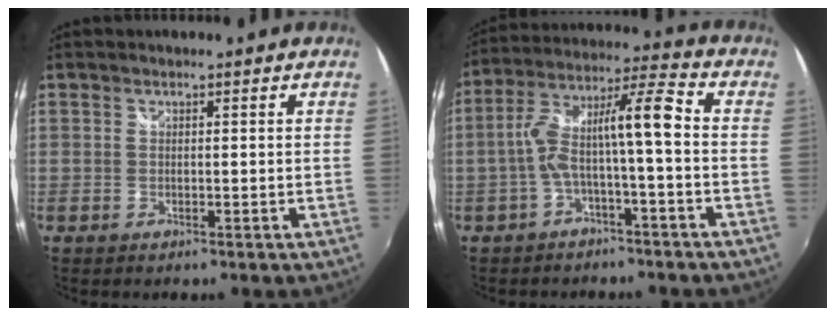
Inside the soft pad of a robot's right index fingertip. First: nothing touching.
{"total": 10.3, "force": [-2.4, 0.9, 9.9], "torque": [-0.200, 0.020, -0.040]}